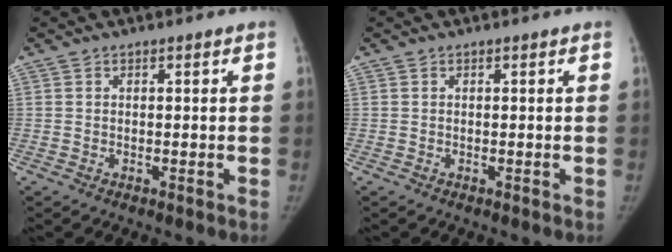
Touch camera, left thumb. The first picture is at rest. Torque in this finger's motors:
{"motor_torque": [0.08, 0.01, 0.19, -0.01, 0.03]}